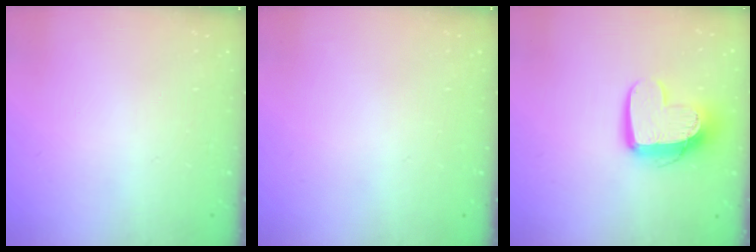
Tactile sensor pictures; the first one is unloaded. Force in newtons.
{"total": 0.0}
{"total": 12.9, "press": 12.8, "slide": 1.1}